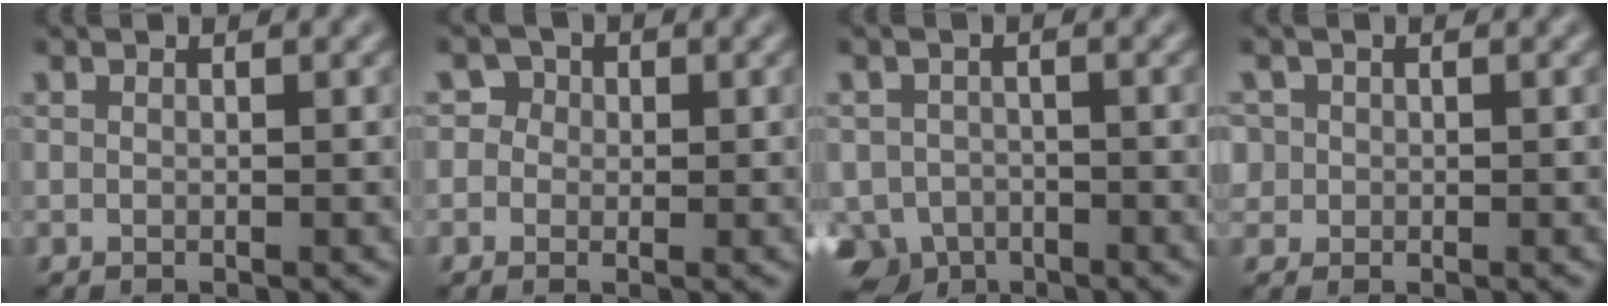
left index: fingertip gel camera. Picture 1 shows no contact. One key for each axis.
{"total": 2.5, "fx": 0.5, "fy": 2.4, "fz": 0.6, "tx": 0.009, "ty": 0.004, "tz": -0.010}
{"total": 5.4, "fx": -3.5, "fy": 3.8, "fz": 1.6, "tx": -0.019, "ty": -0.011, "tz": -0.060}
{"total": 1.4, "fx": 0.1, "fy": 1.4, "fz": 0.2, "tx": -0.004, "ty": -0.001, "tz": 0.001}